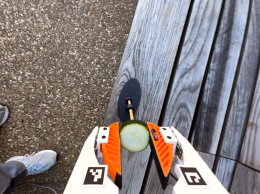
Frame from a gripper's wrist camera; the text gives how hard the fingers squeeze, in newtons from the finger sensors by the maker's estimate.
{"total": 10.8, "left": 10.7, "right": 10.8}